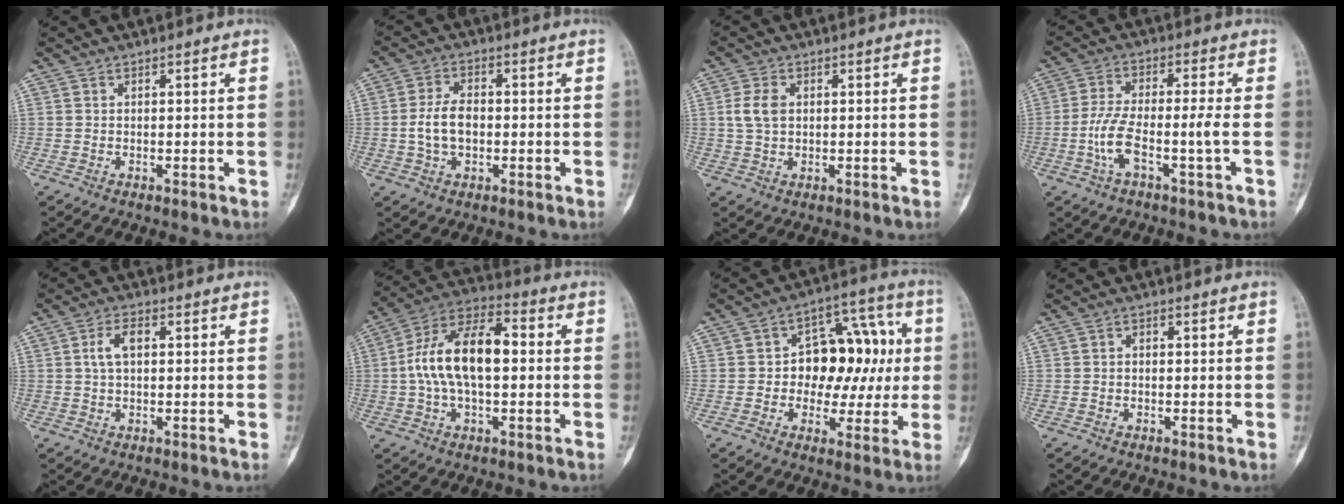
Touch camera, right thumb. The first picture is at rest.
{"total": 6.1, "force": [-0.7, 3.8, 4.8], "torque": [-0.088, 0.010, -0.016]}
{"total": 4.6, "force": [0.8, 3.1, 3.3], "torque": [-0.070, 0.003, 0.017]}
{"total": 7.3, "force": [-2.4, 0.7, 6.9], "torque": [-0.160, 0.025, -0.048]}
{"total": 4.2, "force": [0.8, 2.3, 3.4], "torque": [-0.068, 0.011, 0.014]}
{"total": 15.9, "force": [0.5, 8.2, 13.6], "torque": [-0.242, 0.037, -0.002]}
{"total": 15.7, "force": [0.9, 10.6, 11.6], "torque": [-0.096, 0.040, 0.013]}
{"total": 0.7, "force": [0.0, 0.5, 0.5], "torque": [0.000, 0.003, -0.004]}